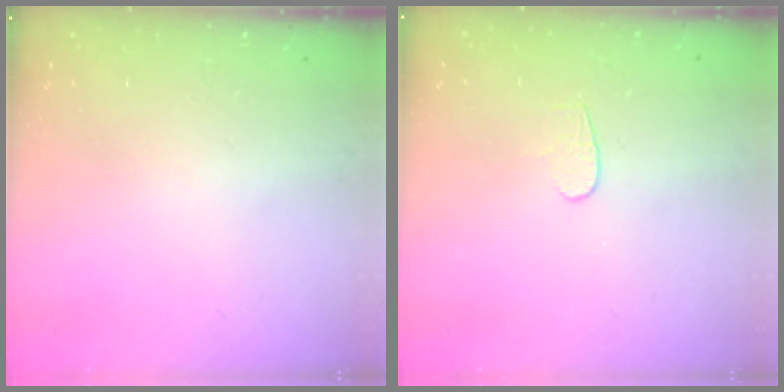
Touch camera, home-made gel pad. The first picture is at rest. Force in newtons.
{"total": 4.3, "press": 4.3, "slide": 0.3}